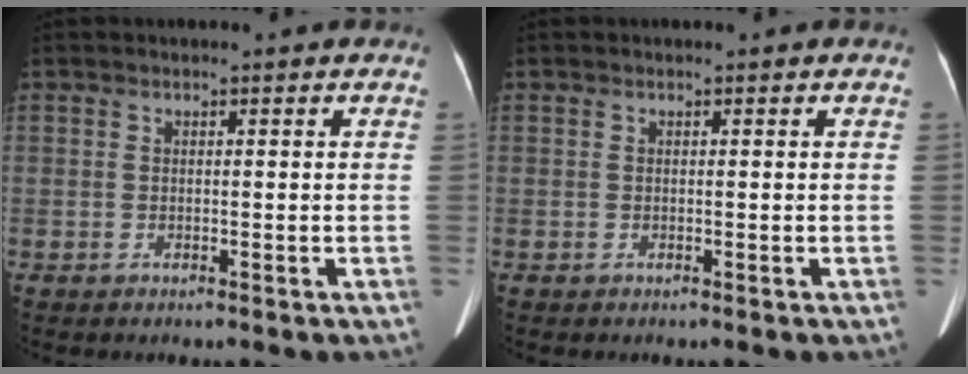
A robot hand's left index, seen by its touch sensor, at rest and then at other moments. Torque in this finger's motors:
{"motor_torque": [0.02, 0.04, -0.01, 0.00]}